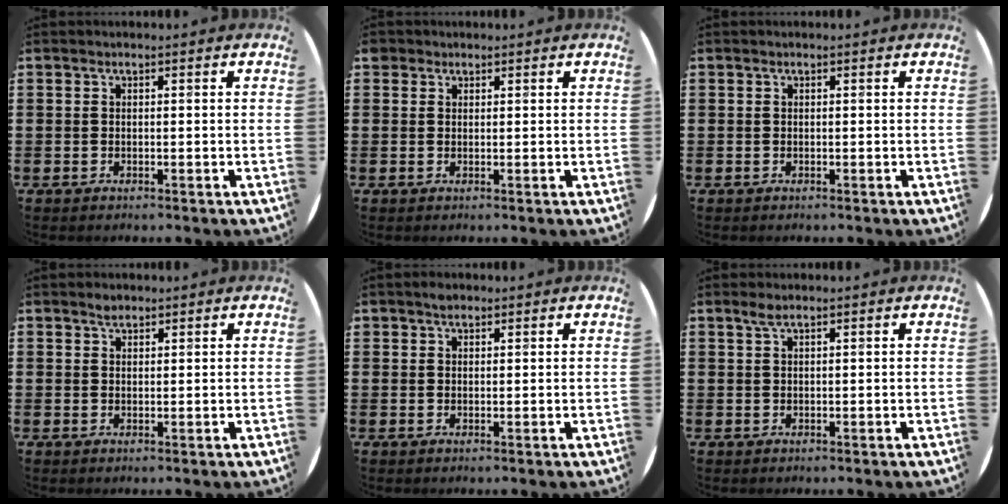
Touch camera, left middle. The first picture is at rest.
{"total": 1.1, "force": [0.9, 0.6, 0.1], "torque": [-0.004, 0.003, 0.018]}
{"total": 0.0}
{"total": 1.2, "force": [1.1, 0.4, 0.3], "torque": [0.000, -0.001, 0.019]}
{"total": 1.3, "force": [1.1, 0.6, 0.3], "torque": [0.001, 0.001, 0.018]}
{"total": 1.3, "force": [0.8, 0.1, 1.0], "torque": [-0.021, 0.002, 0.014]}